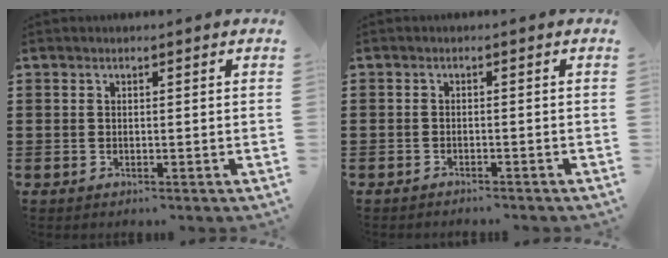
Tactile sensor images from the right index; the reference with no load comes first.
{"total": 1.1, "force": [-1.0, 0.0, -0.1], "torque": [-0.001, 0.001, -0.022]}